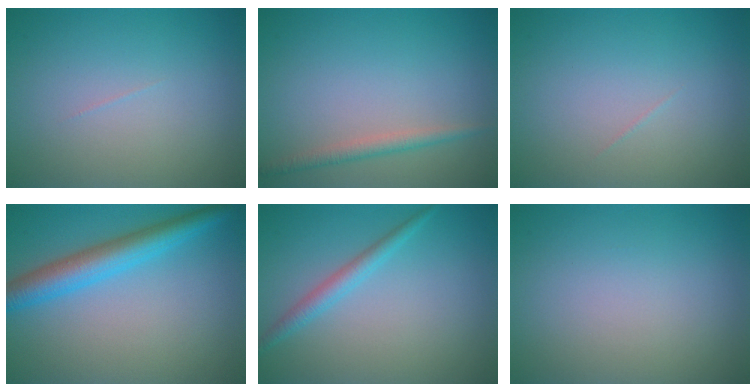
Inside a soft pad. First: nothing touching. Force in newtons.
{"total": 1.7, "press": 1.7, "slide": 0.1}
{"total": 0.0}
{"total": 4.8, "press": 4.8, "slide": 0.2}
{"total": 1.9, "press": 1.9, "slide": 0.1}
{"total": 0.0}